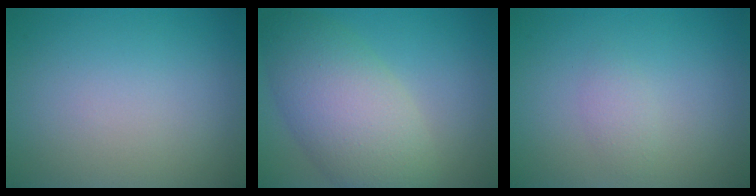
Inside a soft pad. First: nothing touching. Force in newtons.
{"total": 7.9, "press": 7.8, "slide": 0.2}
{"total": 1.1, "press": 1.1, "slide": 0.1}